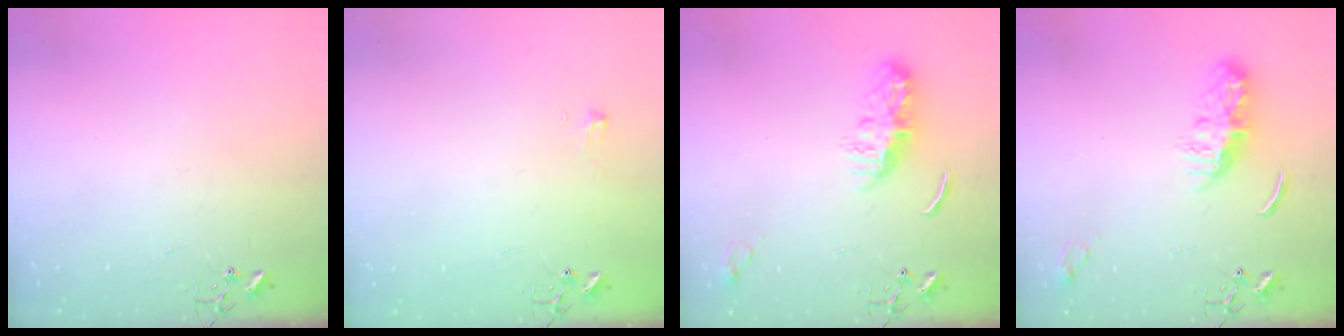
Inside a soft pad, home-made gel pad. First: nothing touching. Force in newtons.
{"total": 4.7, "press": 4.7, "slide": 0.5}
{"total": 8.2, "press": 8.2, "slide": 0.4}
{"total": 8.2, "press": 8.2, "slide": 0.4}